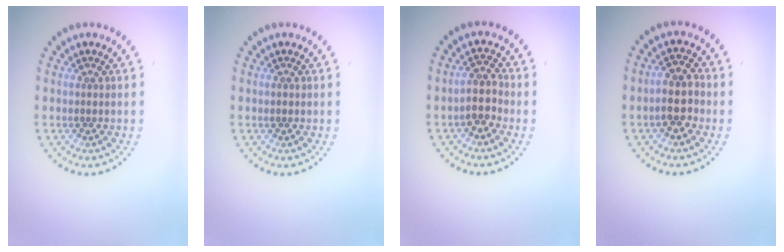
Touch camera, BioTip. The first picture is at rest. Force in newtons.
{"total": 0.8, "press": 0.8, "slide": 0.2}
{"total": 2.5, "press": 2.2, "slide": 1.2}
{"total": 2.9, "press": 2.7, "slide": 1.0}